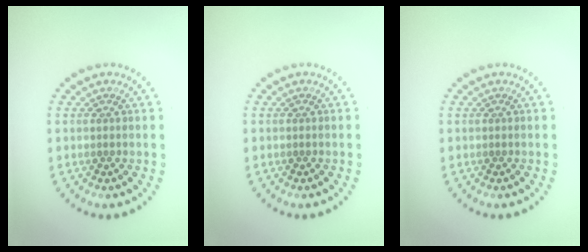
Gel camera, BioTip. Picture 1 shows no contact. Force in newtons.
{"total": 0.0}
{"total": 0.0}